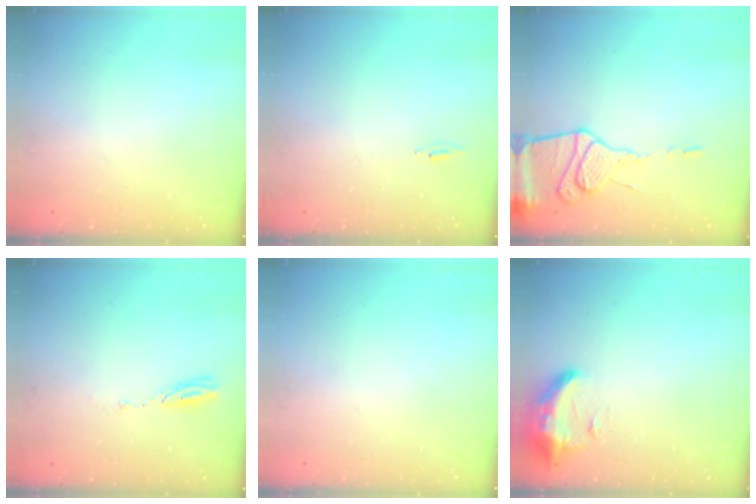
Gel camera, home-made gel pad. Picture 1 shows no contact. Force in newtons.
{"total": 4.6, "press": 4.4, "slide": 1.6}
{"total": 13.7, "press": 13.7, "slide": 1.2}
{"total": 3.5, "press": 3.5, "slide": 0.3}
{"total": 0.0}
{"total": 9.5, "press": 9.4, "slide": 1.2}